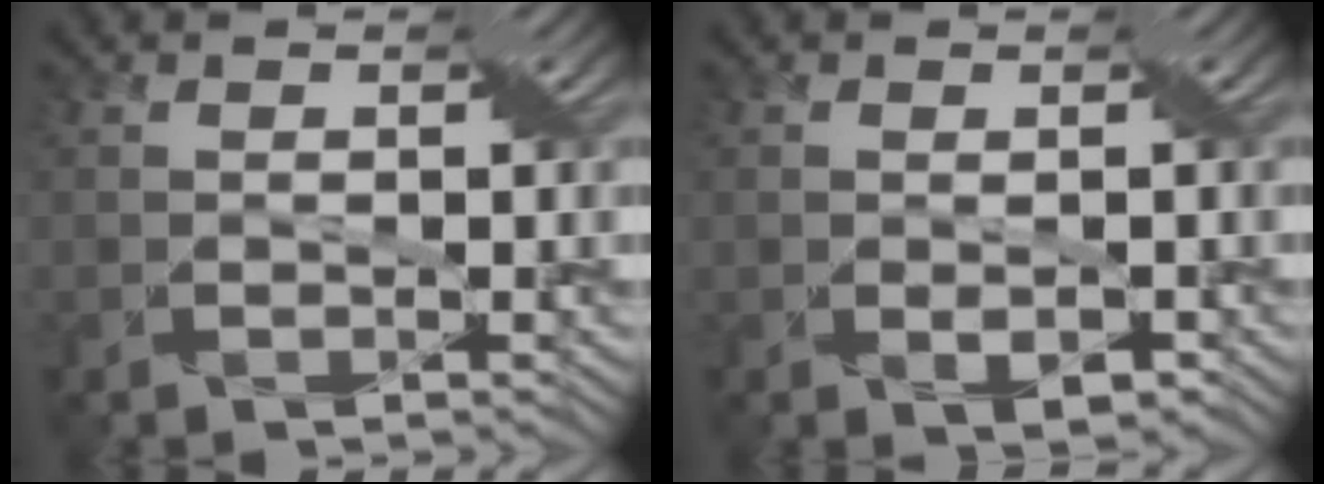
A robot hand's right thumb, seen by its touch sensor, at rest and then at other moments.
{"total": 2.1, "force": [-0.4, 0.9, 1.8], "torque": [-0.037, -0.011, -0.001]}